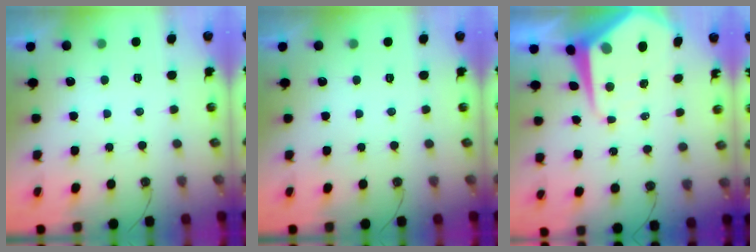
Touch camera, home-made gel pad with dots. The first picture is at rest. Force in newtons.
{"total": 0.0}
{"total": 10.5, "press": 10.5, "slide": 0.8}